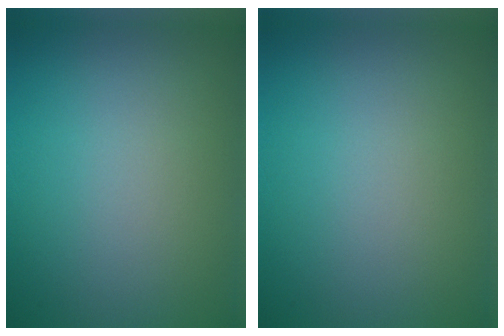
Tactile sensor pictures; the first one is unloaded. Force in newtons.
{"total": 0.0}